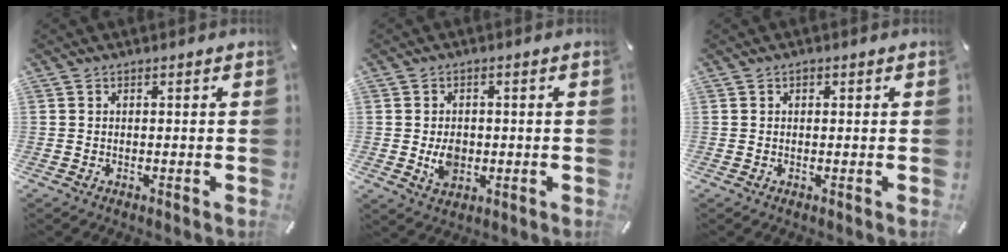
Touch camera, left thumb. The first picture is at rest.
{"total": 5.3, "force": [-0.7, 4.1, 3.3], "torque": [-0.063, -0.001, -0.012]}
{"total": 0.6, "force": [0.2, 0.5, 0.3], "torque": [-0.007, 0.002, 0.003]}